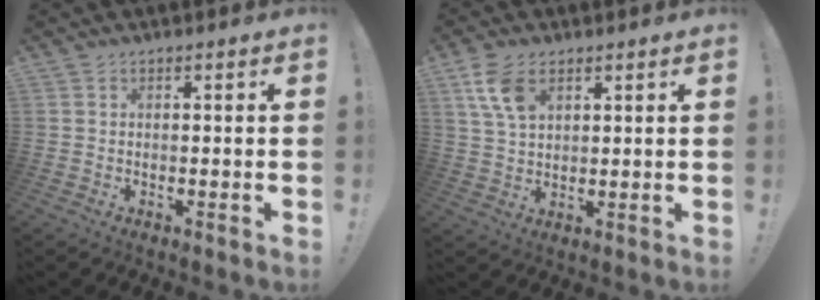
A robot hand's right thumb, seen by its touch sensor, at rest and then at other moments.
{"total": 8.5, "force": [4.3, 4.8, 5.6], "torque": [-0.108, -0.011, 0.084]}